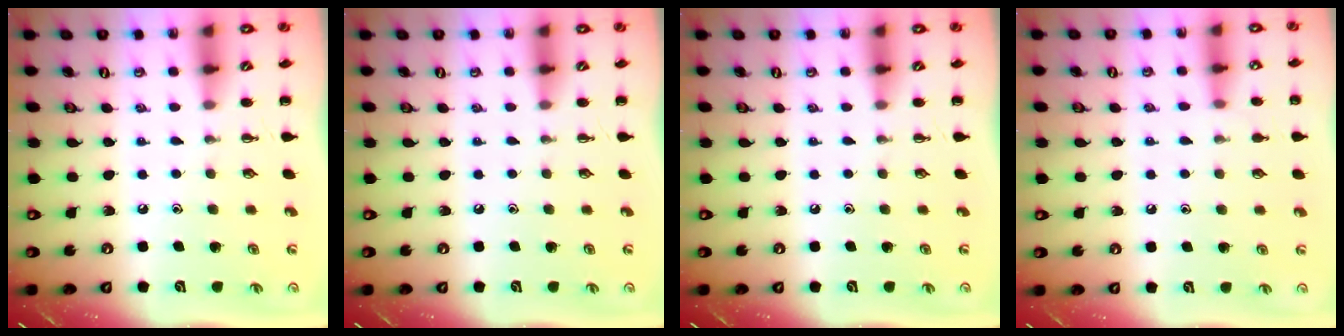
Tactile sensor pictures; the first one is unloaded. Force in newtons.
{"total": 0.0}
{"total": 0.0}
{"total": 6.4, "press": 6.2, "slide": 1.7}